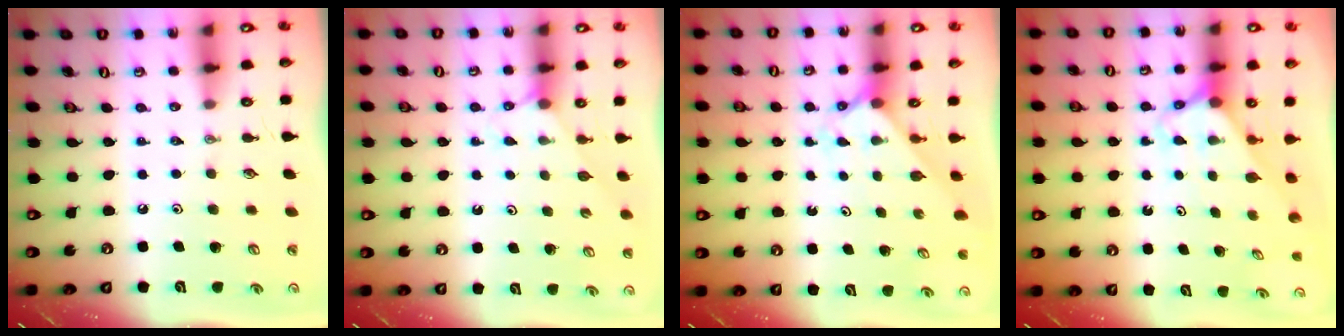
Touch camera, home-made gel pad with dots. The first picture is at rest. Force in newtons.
{"total": 3.8, "press": 3.8, "slide": 0.5}
{"total": 2.1, "press": 2.1, "slide": 0.2}
{"total": 2.8, "press": 2.8, "slide": 0.1}